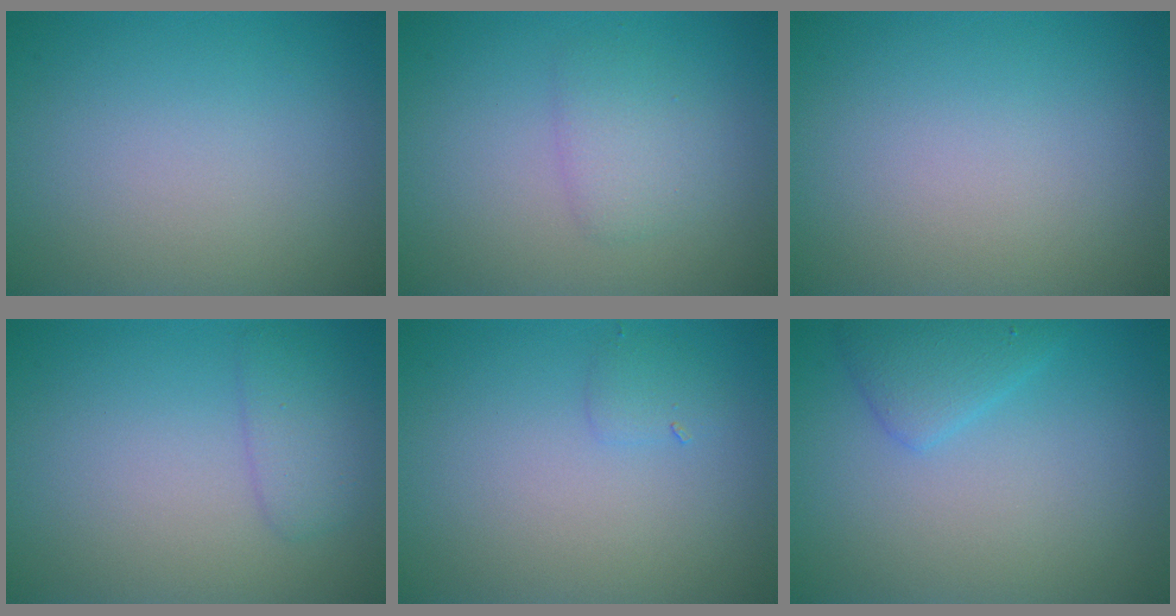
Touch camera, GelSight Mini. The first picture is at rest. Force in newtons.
{"total": 2.1, "press": 2.1, "slide": 0.1}
{"total": 0.0}
{"total": 2.1, "press": 2.1, "slide": 0.1}
{"total": 1.0, "press": 1.0, "slide": 0.0}
{"total": 2.4, "press": 2.4, "slide": 0.1}